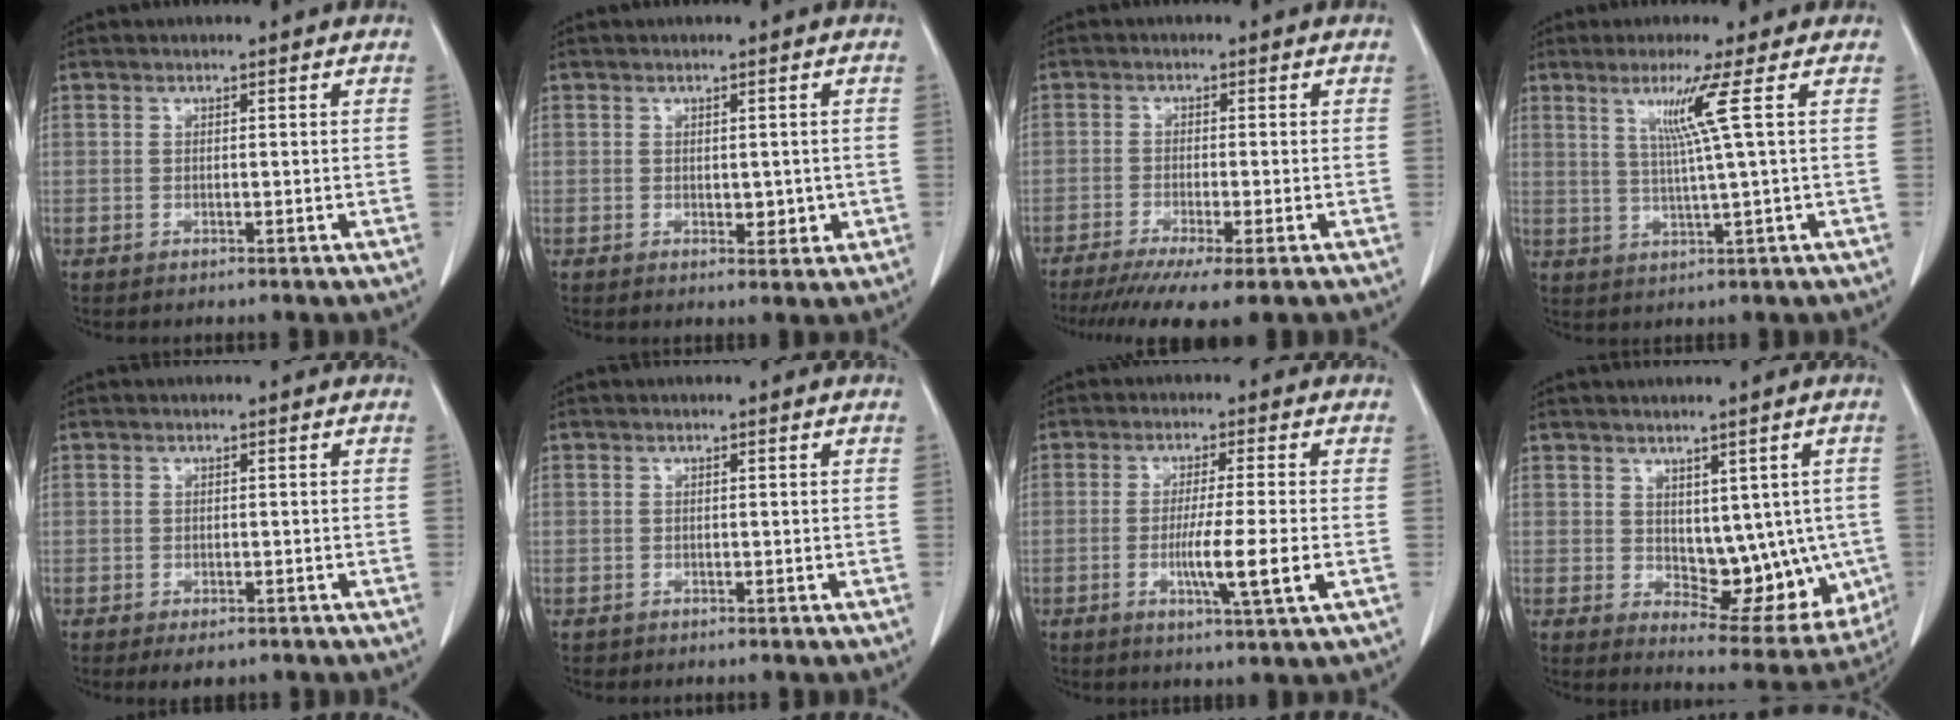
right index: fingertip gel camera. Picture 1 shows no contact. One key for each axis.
{"total": 2.5, "fx": -0.2, "fy": 1.6, "fz": 2.0, "tx": -0.020, "ty": -0.003, "tz": 0.004}
{"total": 10.0, "fx": -7.2, "fy": 0.8, "fz": 6.9, "tx": -0.101, "ty": -0.023, "tz": -0.113}
{"total": 5.8, "fx": 2.1, "fy": -2.1, "fz": 5.0, "tx": -0.101, "ty": -0.010, "tz": 0.045}
{"total": 2.9, "fx": -2.1, "fy": 1.5, "fz": 1.3, "tx": -0.012, "ty": -0.001, "tz": -0.022}
{"total": 0.8, "fx": -0.5, "fy": 0.7, "fz": -0.1, "tx": -0.008, "ty": 0.004, "tz": -0.010}
{"total": 7.5, "fx": -1.8, "fy": -0.7, "fz": 7.2, "tx": -0.124, "ty": -0.019, "tz": -0.033}
{"total": 11.2, "fx": 0.0, "fy": 6.4, "fz": 9.2, "tx": -0.097, "ty": -0.002, "tz": 0.024}